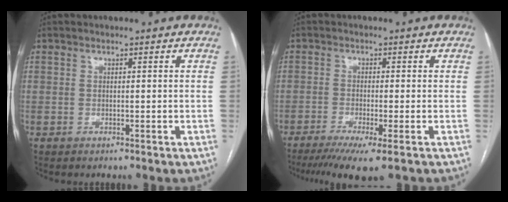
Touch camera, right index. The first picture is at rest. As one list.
[{"total": 8.0, "force": [-5.4, 0.2, 5.9], "torque": [-0.092, -0.020, -0.087]}]